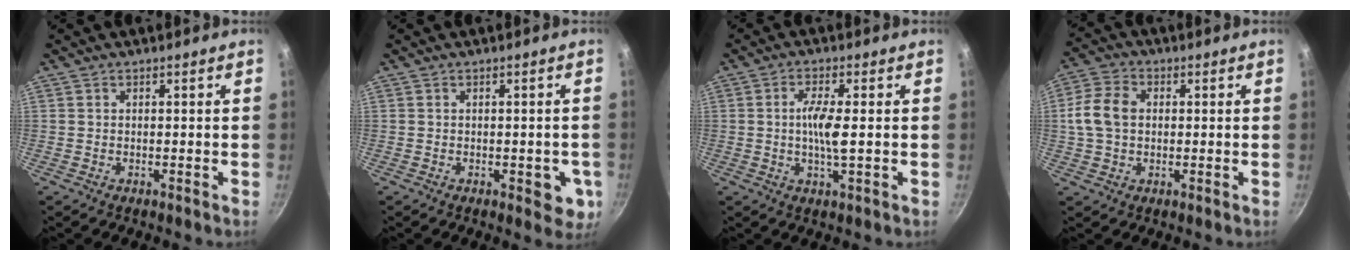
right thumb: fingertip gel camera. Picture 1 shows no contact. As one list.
[{"total": 5.0, "force": [-1.3, 2.6, 4.1], "torque": [-0.024, 0.001, -0.014]}, {"total": 5.6, "force": [0.0, 0.9, 5.5], "torque": [-0.112, 0.000, -0.002]}, {"total": 8.5, "force": [0.7, 6.2, 5.7], "torque": [-0.103, 0.016, 0.003]}]